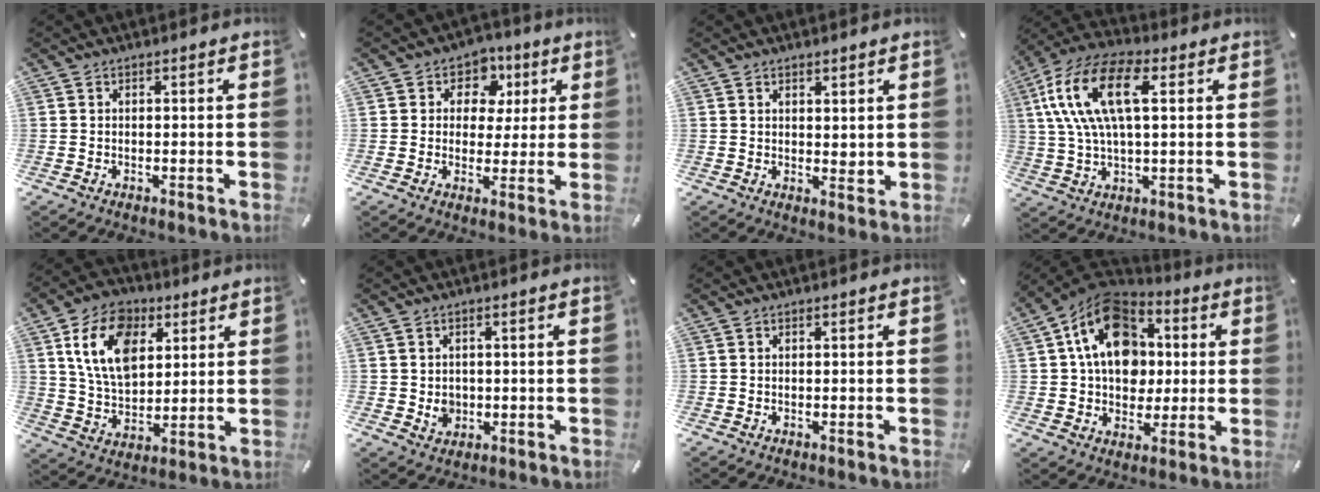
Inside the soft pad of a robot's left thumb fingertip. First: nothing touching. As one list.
[{"total": 7.9, "force": [2.2, 7.1, 2.9], "torque": [-0.036, -0.012, 0.033]}, {"total": 2.6, "force": [1.8, 1.7, 0.9], "torque": [0.005, -0.014, 0.029]}, {"total": 15.4, "force": [4.5, 7.2, 12.8], "torque": [-0.284, 0.003, 0.078]}, {"total": 14.6, "force": [6.0, 9.8, 9.0], "torque": [-0.187, -0.004, 0.108]}, {"total": 3.8, "force": [-0.2, 3.6, 1.4], "torque": [-0.002, -0.002, -0.006]}, {"total": 0.0}, {"total": 17.5, "force": [3.4, 13.7, 10.2], "torque": [-0.187, -0.012, 0.059]}]